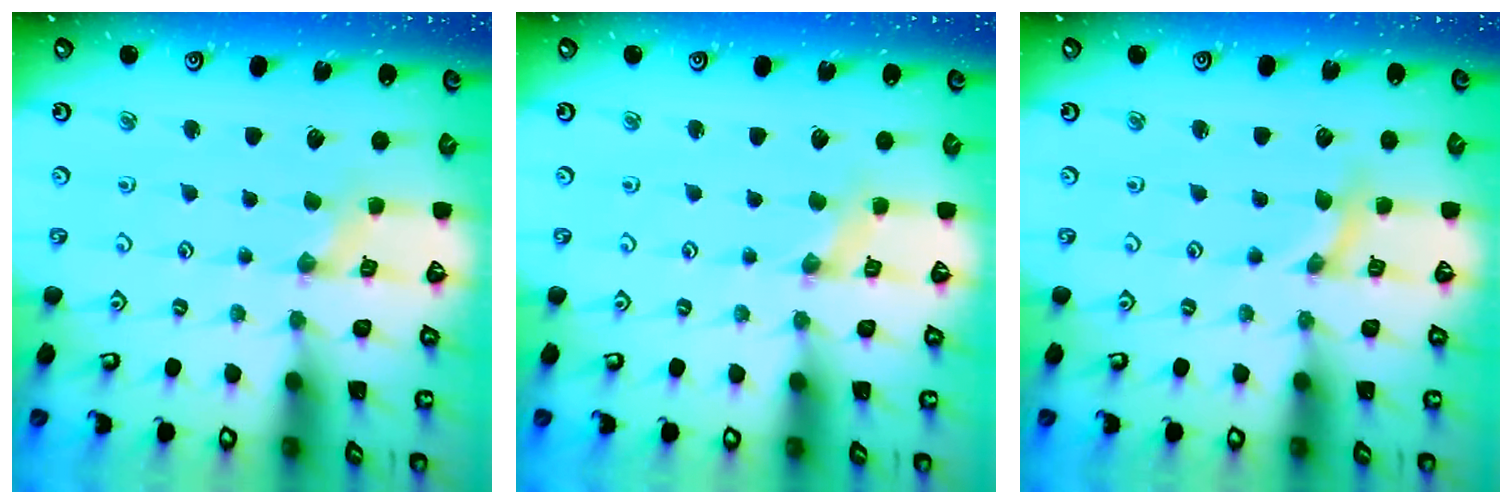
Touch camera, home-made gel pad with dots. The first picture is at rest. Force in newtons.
{"total": 0.0}
{"total": 0.0}